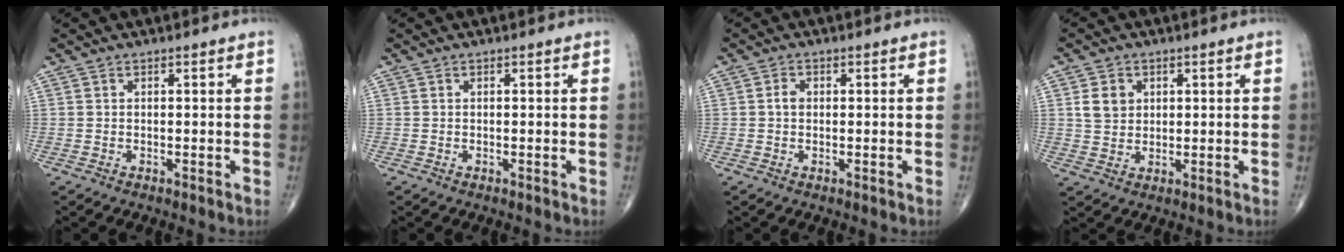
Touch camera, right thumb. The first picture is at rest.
{"total": 0.0}
{"total": 1.7, "force": [0.1, 1.3, 1.1], "torque": [-0.015, 0.005, -0.001]}
{"total": 4.8, "force": [1.4, 3.9, 2.4], "torque": [-0.025, -0.005, 0.028]}